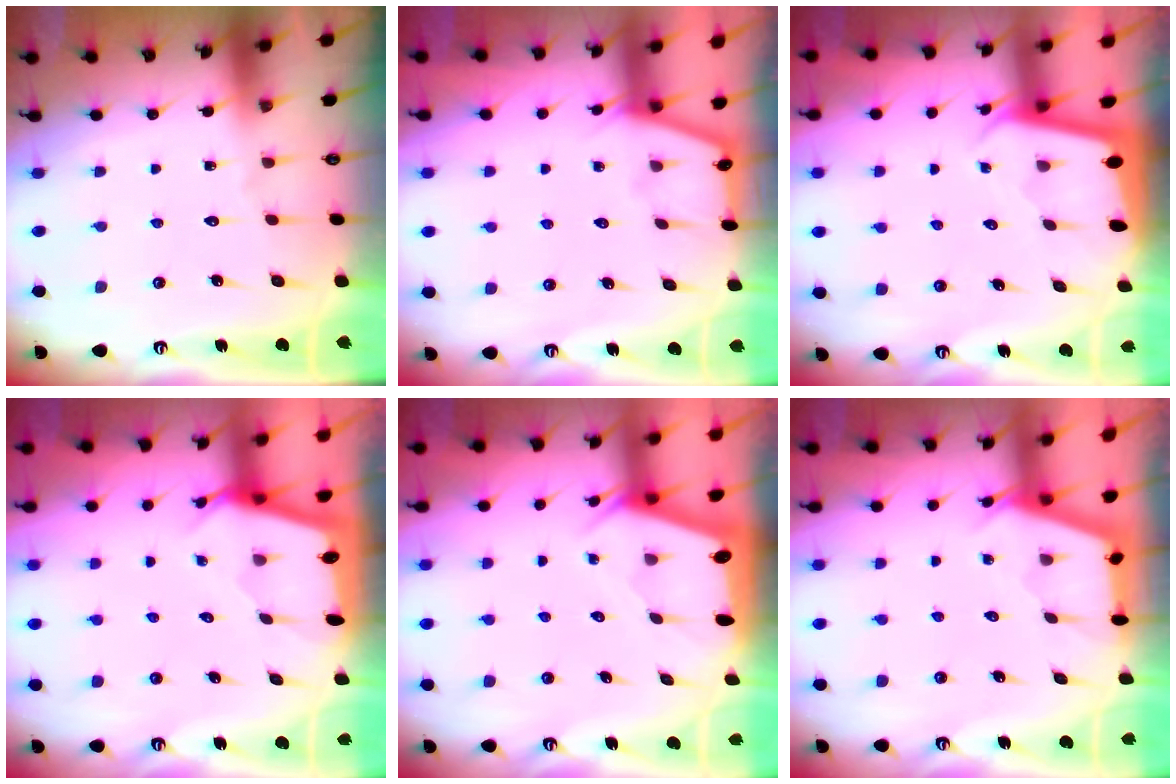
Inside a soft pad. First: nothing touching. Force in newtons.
{"total": 1.9, "press": 1.9, "slide": 0.3}
{"total": 1.8, "press": 1.8, "slide": 0.1}
{"total": 2.1, "press": 2.1, "slide": 0.1}
{"total": 2.0, "press": 1.9, "slide": 0.3}
{"total": 2.6, "press": 2.6, "slide": 0.3}